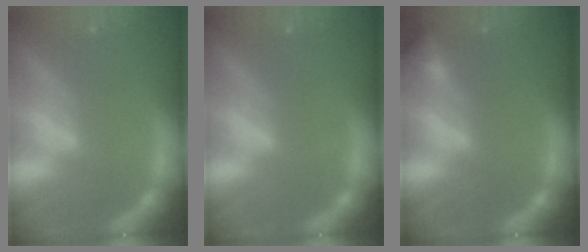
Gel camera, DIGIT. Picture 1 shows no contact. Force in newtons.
{"total": 0.0}
{"total": 1.4}